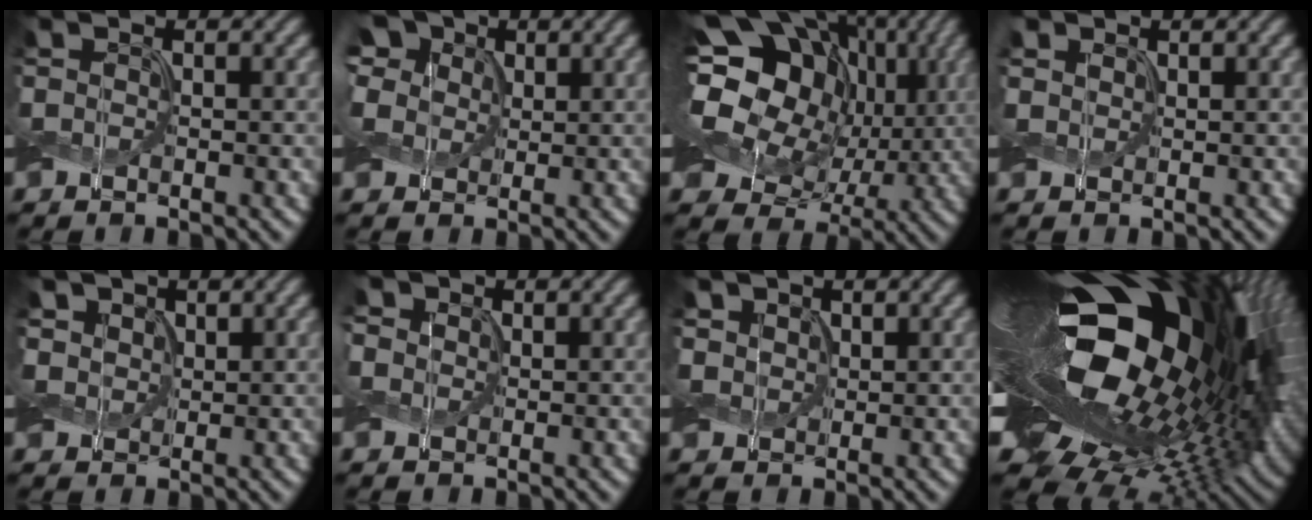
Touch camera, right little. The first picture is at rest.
{"total": 9.2, "force": [5.1, 6.4, 4.2], "torque": [-0.102, 0.025, 0.071]}
{"total": 17.8, "force": [4.4, 13.9, 10.3], "torque": [-0.225, 0.039, 0.072]}
{"total": 1.0, "force": [0.7, 0.8, 0.2], "torque": [-0.007, 0.002, 0.013]}
{"total": 2.5, "force": [1.3, 2.1, 0.7], "torque": [-0.030, -0.010, 0.030]}
{"total": 2.5, "force": [1.2, 1.9, 1.0], "torque": [-0.035, 0.006, 0.015]}
{"total": 1.9, "force": [0.9, 1.6, 0.5], "torque": [-0.017, -0.010, 0.021]}
{"total": 22.2, "force": [2.5, 11.7, 18.7], "torque": [-0.330, -0.030, 0.021]}